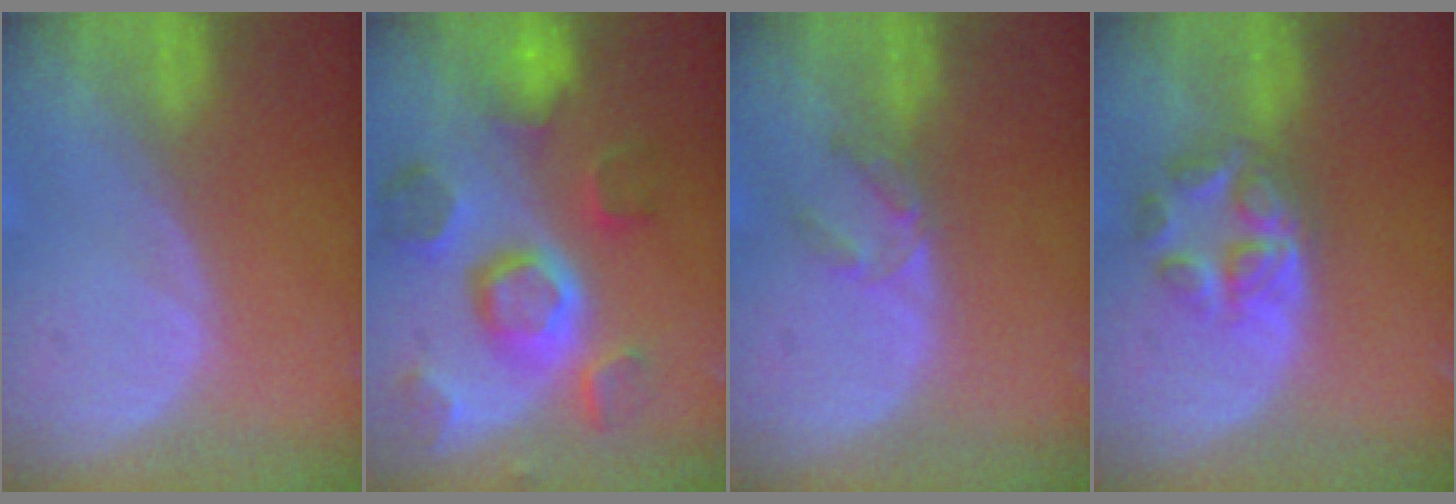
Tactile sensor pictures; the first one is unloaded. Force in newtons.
{"total": 11.1, "press": 9.9, "slide": 5.0}
{"total": 2.7, "press": 2.5, "slide": 1.0}
{"total": 5.6, "press": 5.3, "slide": 2.0}